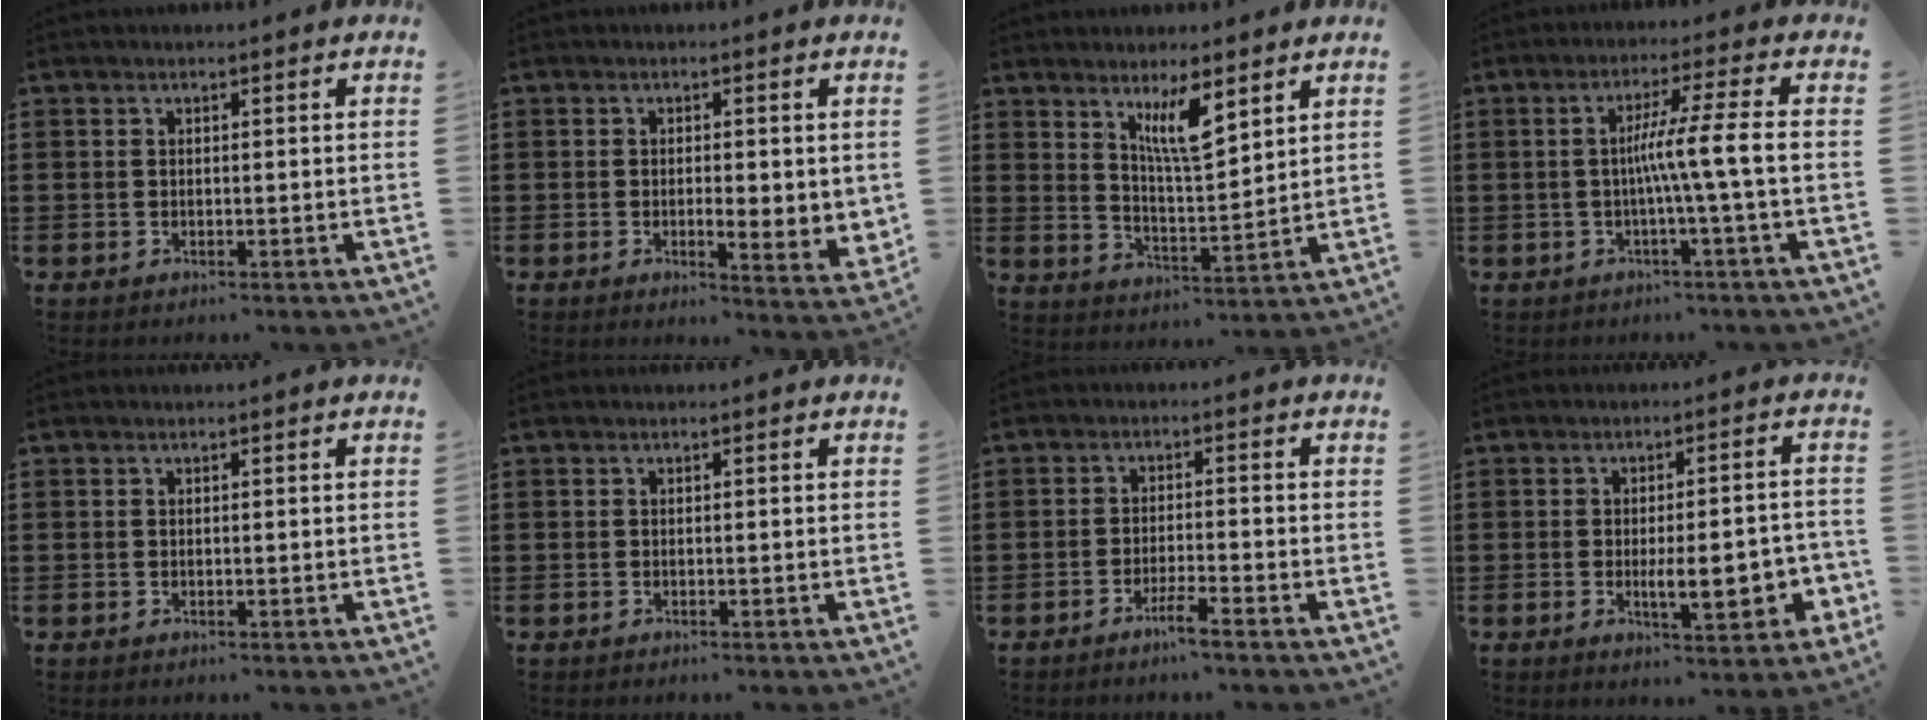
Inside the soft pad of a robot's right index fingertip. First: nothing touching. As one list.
[{"total": 2.7, "force": [0.0, 1.1, 2.5], "torque": [-0.047, 0.006, 0.000]}, {"total": 7.3, "force": [4.6, 1.6, 5.4], "torque": [-0.100, -0.014, 0.077]}, {"total": 7.0, "force": [-0.9, -1.1, 6.8], "torque": [-0.122, -0.007, -0.025]}, {"total": 0.0}, {"total": 0.0}, {"total": 3.2, "force": [-2.5, -0.3, 2.0], "torque": [-0.041, -0.003, -0.048]}, {"total": 8.0, "force": [-1.9, 2.4, 7.4], "torque": [-0.094, -0.011, -0.030]}]